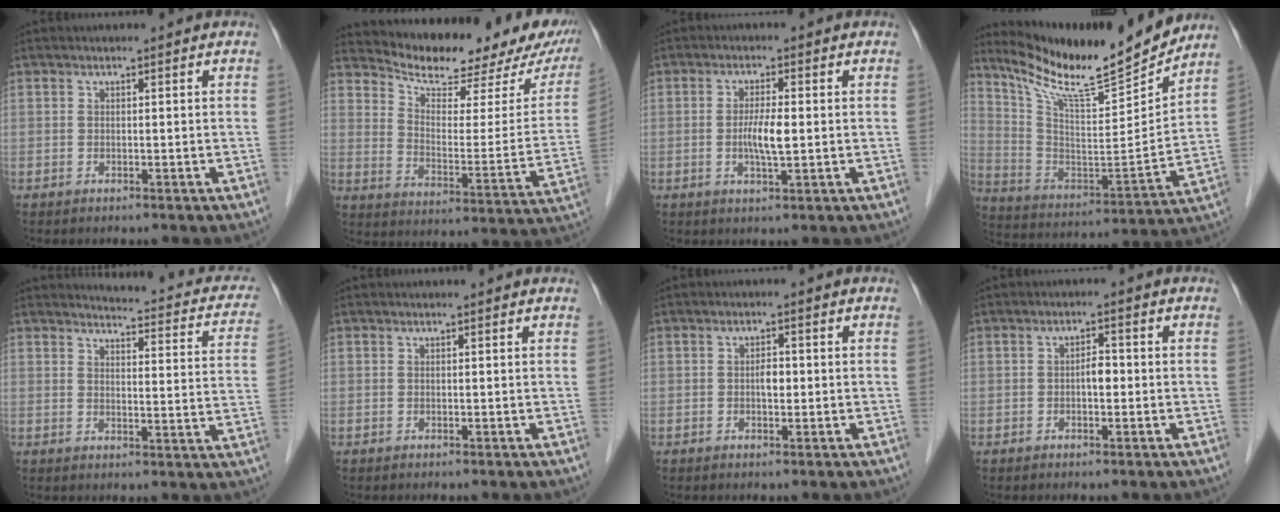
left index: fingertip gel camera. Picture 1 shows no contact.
{"total": 19.7, "force": [17.4, 5.1, 7.7], "torque": [-0.097, -0.029, 0.227]}
{"total": 4.1, "force": [-0.4, 0.6, 4.0], "torque": [-0.082, -0.005, -0.006]}
{"total": 19.0, "force": [17.0, 1.0, 8.5], "torque": [-0.157, -0.035, 0.285]}
{"total": 14.6, "force": [13.2, 3.4, 5.3], "torque": [-0.043, -0.028, 0.125]}
{"total": 1.1, "force": [1.1, 0.1, 0.3], "torque": [-0.010, 0.010, 0.012]}
{"total": 1.9, "force": [-0.2, 0.9, 1.6], "torque": [-0.025, 0.003, -0.002]}
{"total": 2.1, "force": [-0.4, 0.9, 1.8], "torque": [-0.026, 0.005, -0.007]}